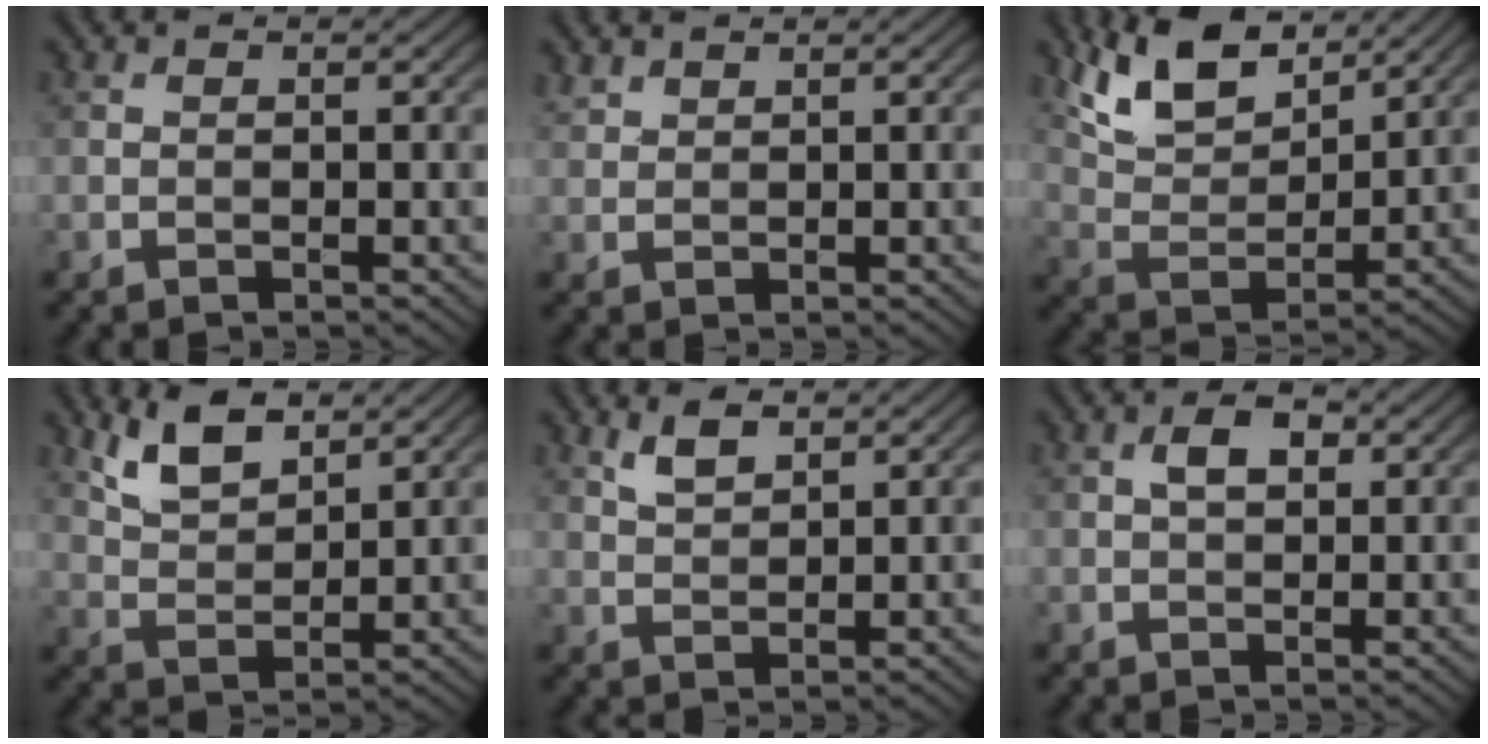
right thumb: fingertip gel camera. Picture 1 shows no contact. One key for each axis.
{"total": 1.5, "fx": 1.4, "fy": 0.4, "fz": 0.4, "tx": -0.013, "ty": 0.004, "tz": 0.035}
{"total": 10.0, "fx": 7.0, "fy": 4.1, "fz": 5.8, "tx": -0.137, "ty": 0.006, "tz": 0.138}
{"total": 6.0, "fx": 4.1, "fy": 2.4, "fz": 3.6, "tx": -0.085, "ty": 0.000, "tz": 0.087}
{"total": 3.0, "fx": 2.0, "fy": 1.2, "fz": 1.9, "tx": -0.046, "ty": 0.001, "tz": 0.044}
{"total": 3.0, "fx": 0.7, "fy": 1.7, "fz": 2.4, "tx": -0.042, "ty": 0.007, "tz": 0.009}